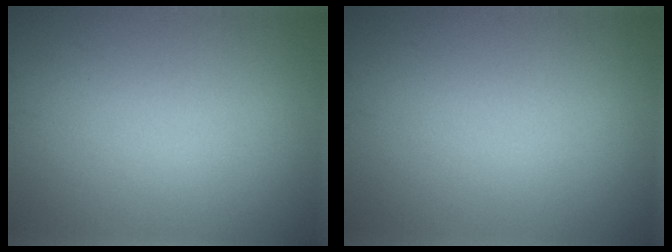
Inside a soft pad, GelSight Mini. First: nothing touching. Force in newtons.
{"total": 0.0}